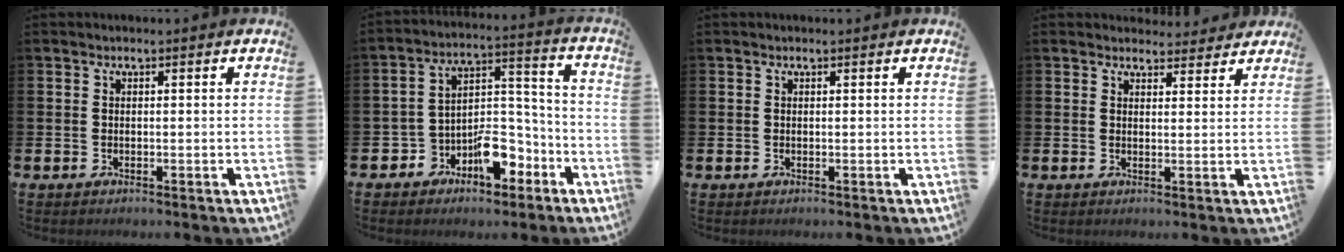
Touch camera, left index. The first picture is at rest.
{"total": 8.3, "force": [-4.8, 4.9, 4.6], "torque": [-0.084, 0.010, -0.085]}
{"total": 0.0}
{"total": 2.9, "force": [2.7, 1.0, -0.2], "torque": [0.013, -0.019, 0.046]}